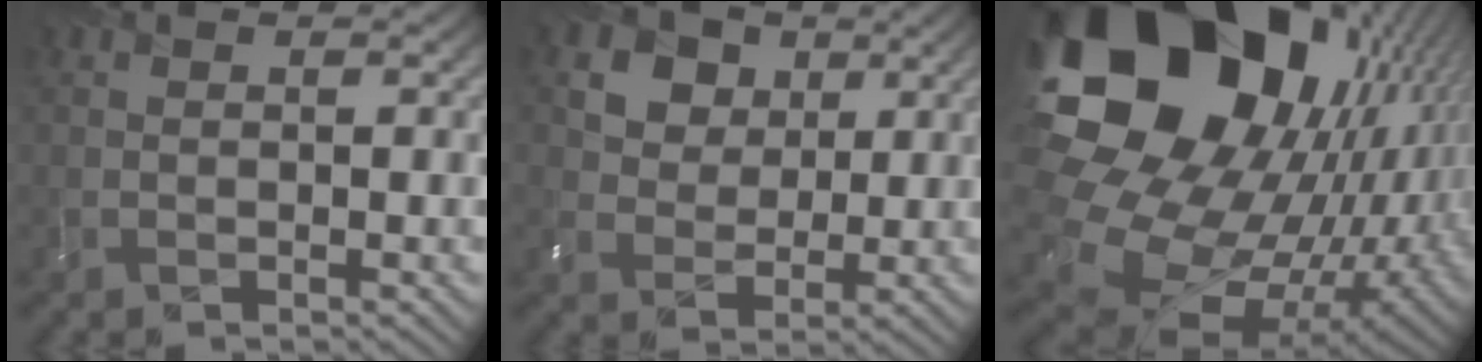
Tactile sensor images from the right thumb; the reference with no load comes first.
{"total": 12.1, "force": [6.6, 8.7, 5.3], "torque": [-0.156, 0.019, 0.119]}
{"total": 23.6, "force": [6.0, 18.1, 13.9], "torque": [-0.320, -0.036, 0.143]}